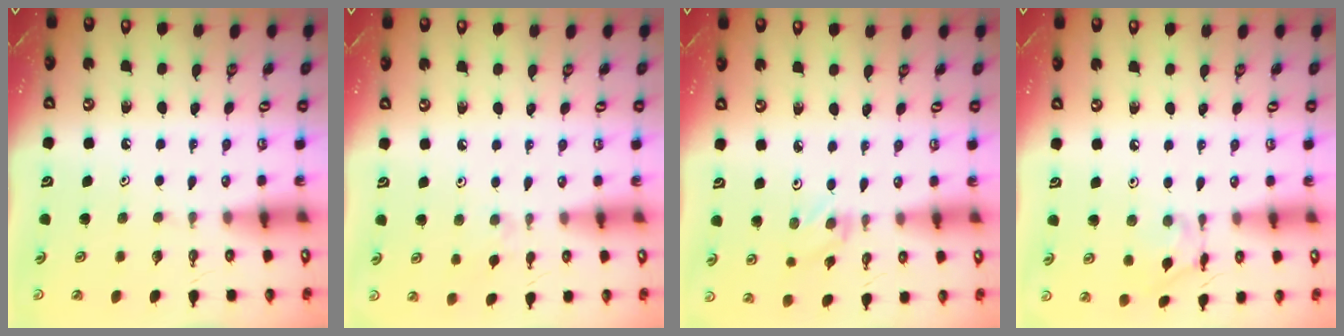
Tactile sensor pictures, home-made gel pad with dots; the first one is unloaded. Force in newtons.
{"total": 6.3, "press": 6.2, "slide": 0.7}
{"total": 1.2, "press": 1.1, "slide": 0.2}
{"total": 8.8, "press": 8.8, "slide": 0.5}